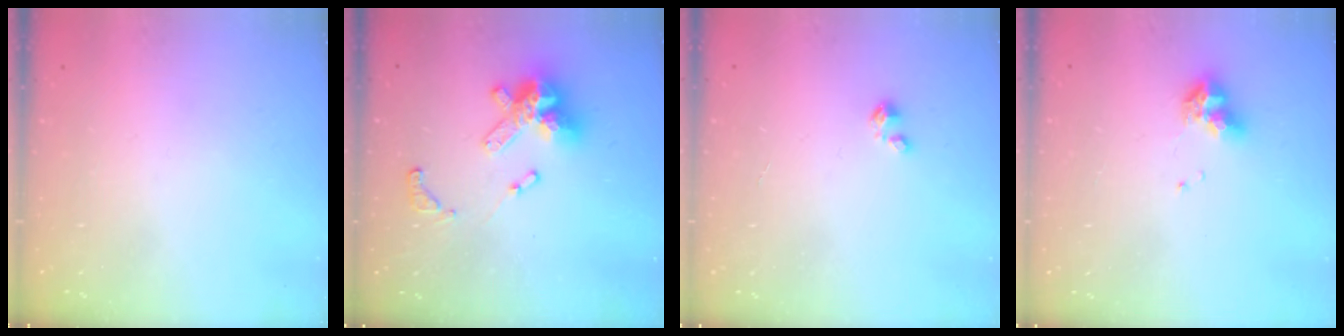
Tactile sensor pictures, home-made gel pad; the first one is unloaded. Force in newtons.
{"total": 16.1, "press": 16.0, "slide": 1.3}
{"total": 0.0}
{"total": 7.6, "press": 7.5, "slide": 0.8}